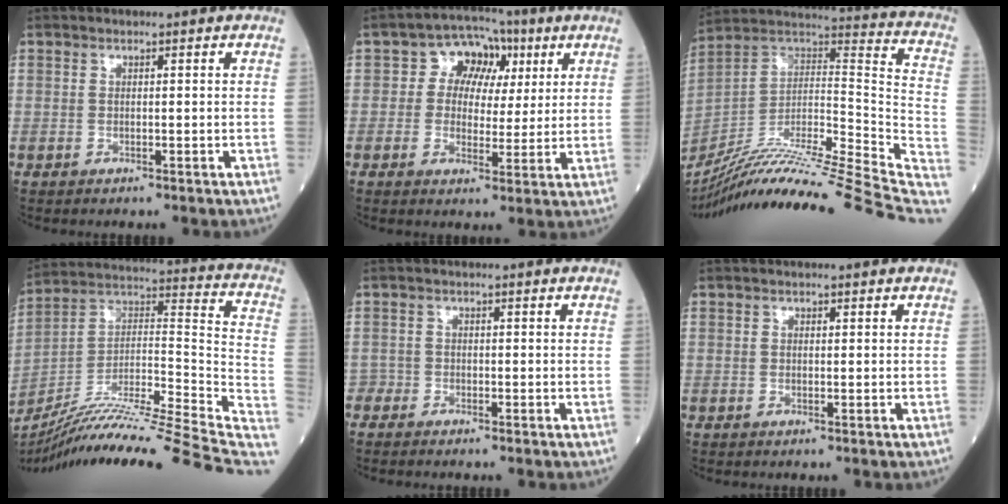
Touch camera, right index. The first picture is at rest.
{"total": 7.0, "force": [2.1, 5.6, 3.7], "torque": [-0.045, 0.027, 0.031]}
{"total": 36.7, "force": [-30.5, -0.1, 20.5], "torque": [-0.228, -0.042, -0.462]}
{"total": 31.2, "force": [-25.4, -0.4, 18.1], "torque": [-0.210, -0.010, -0.393]}
{"total": 1.0, "force": [-0.9, 0.2, -0.3], "torque": [0.008, 0.000, -0.022]}
{"total": 0.0}